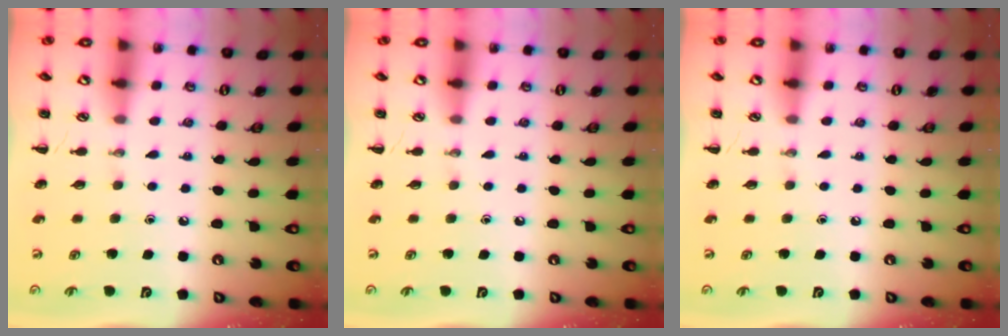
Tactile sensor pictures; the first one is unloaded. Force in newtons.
{"total": 0.0}
{"total": 0.0}